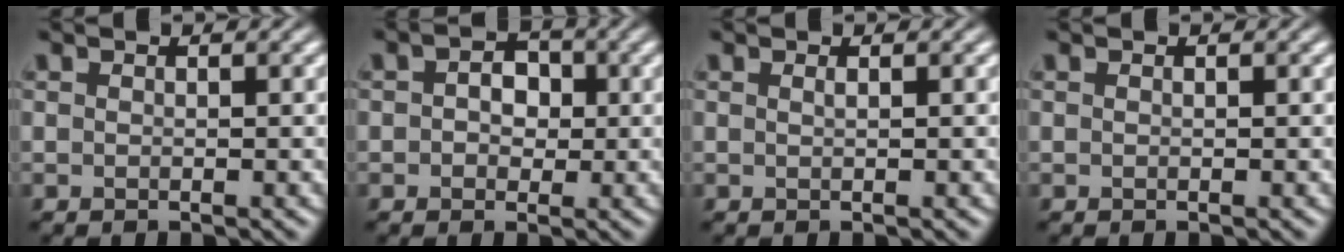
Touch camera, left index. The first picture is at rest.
{"total": 3.0, "force": [0.3, 2.3, 1.9], "torque": [-0.019, 0.004, -0.009]}
{"total": 0.5, "force": [0.2, 0.2, 0.4], "torque": [-0.004, 0.002, 0.003]}
{"total": 0.0}